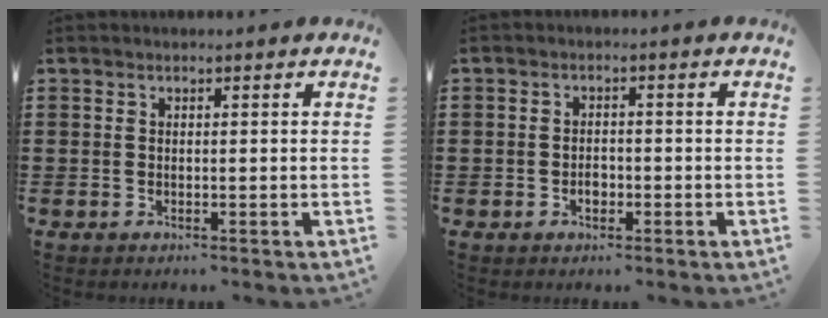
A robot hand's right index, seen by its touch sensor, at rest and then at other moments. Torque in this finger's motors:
{"motor_torque": [1.23, 0.91, 0.16, -0.06]}